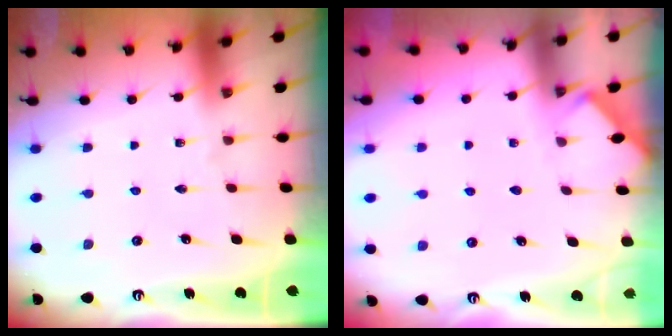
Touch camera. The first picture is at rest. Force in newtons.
{"total": 1.9, "press": 1.8, "slide": 0.3}